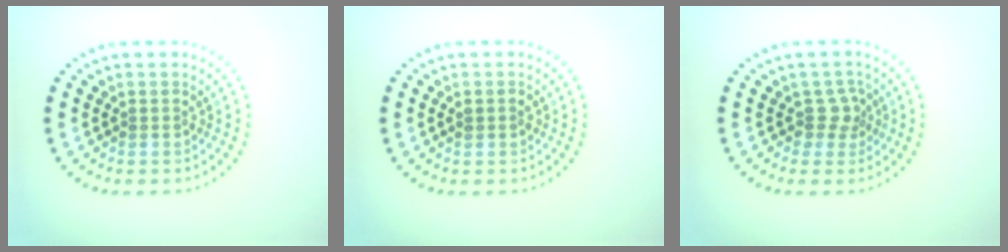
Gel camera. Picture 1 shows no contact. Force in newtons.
{"total": 0.8, "press": 0.7, "slide": 0.1}
{"total": 1.9, "press": 1.4, "slide": 1.3}